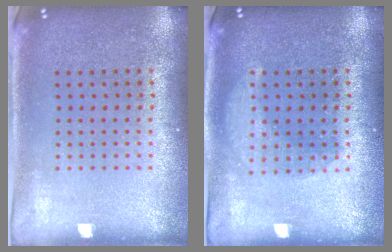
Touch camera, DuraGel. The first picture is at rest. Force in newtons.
{"total": 1.9, "press": 1.9, "slide": 0.3}